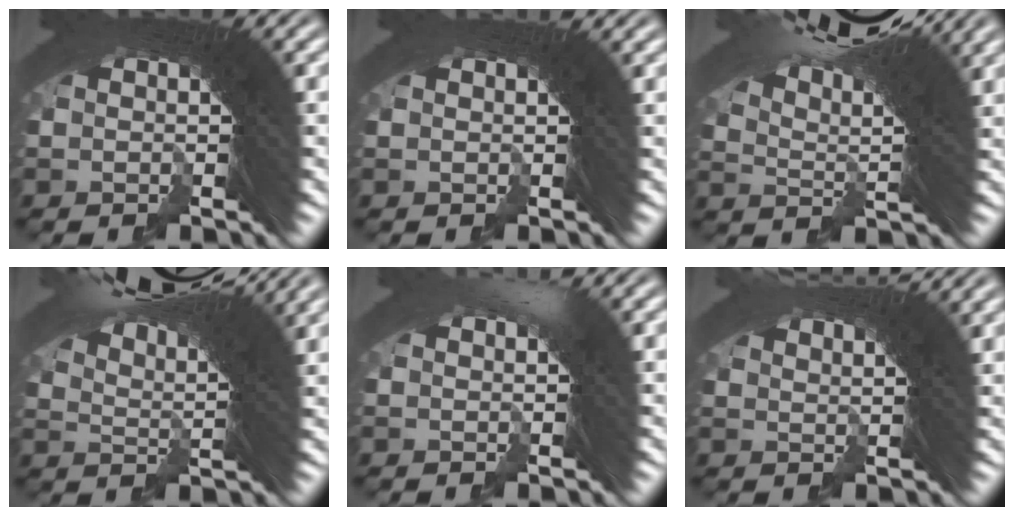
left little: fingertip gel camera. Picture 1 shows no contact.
{"total": 1.4, "force": [1.1, -0.7, 0.5], "torque": [-0.005, 0.006, 0.018]}
{"total": 10.0, "force": [6.2, 2.5, 7.5], "torque": [-0.116, 0.025, 0.088]}
{"total": 11.3, "force": [7.7, 2.9, 7.8], "torque": [-0.121, 0.031, 0.109]}
{"total": 1.7, "force": [1.3, -0.7, 0.8], "torque": [0.003, 0.017, 0.015]}
{"total": 6.2, "force": [5.4, -0.4, 3.1], "torque": [-0.038, 0.022, 0.084]}